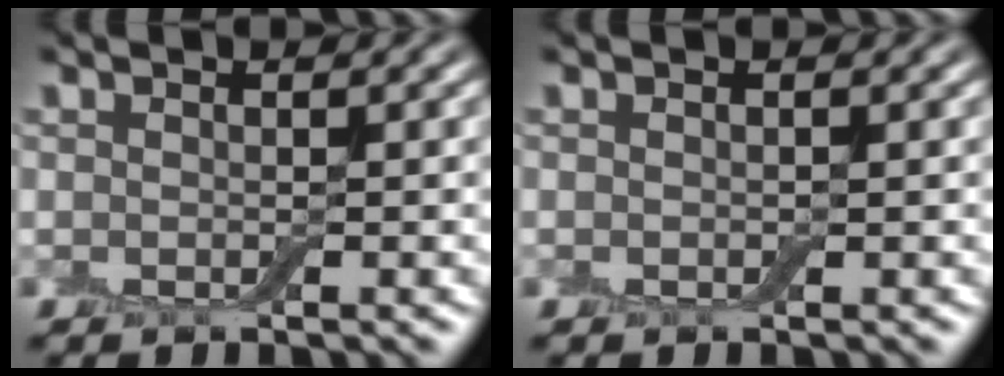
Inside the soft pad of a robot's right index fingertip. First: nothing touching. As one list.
[{"total": 0.0}]